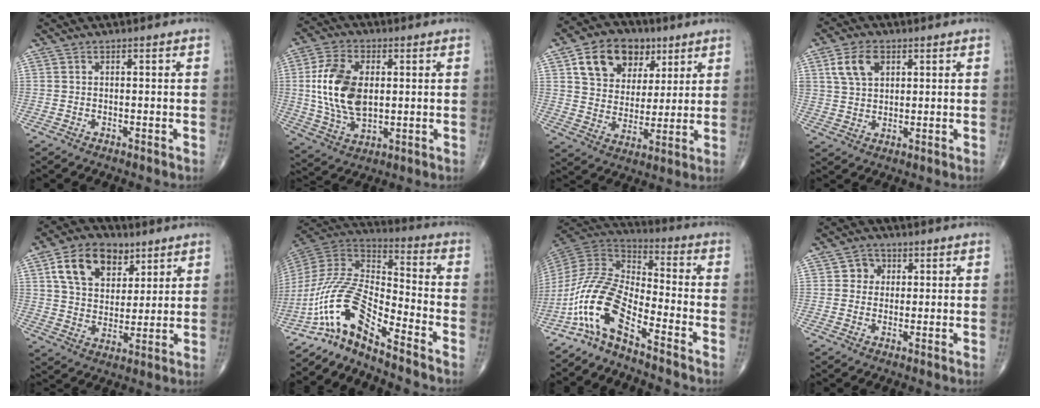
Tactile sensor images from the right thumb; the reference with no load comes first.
{"total": 14.7, "force": [1.6, 8.8, 11.7], "torque": [-0.220, -0.005, 0.034]}
{"total": 15.4, "force": [7.0, 11.2, 7.9], "torque": [-0.098, -0.013, 0.122]}
{"total": 7.4, "force": [3.0, 4.9, 4.6], "torque": [-0.074, -0.005, 0.060]}
{"total": 14.4, "force": [6.6, 9.8, 8.3], "torque": [-0.116, -0.016, 0.119]}
{"total": 13.5, "force": [-10.1, 2.9, 8.5], "torque": [-0.182, 0.086, -0.199]}
{"total": 12.3, "force": [-8.0, 4.0, 8.5], "torque": [-0.182, 0.077, -0.167]}
{"total": 3.8, "force": [1.0, 3.5, 1.1], "torque": [0.007, 0.003, 0.008]}